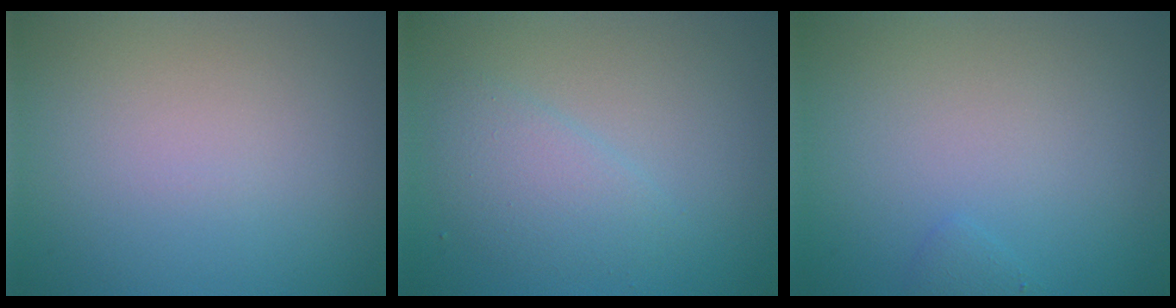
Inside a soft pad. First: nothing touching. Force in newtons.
{"total": 2.5, "press": 2.5, "slide": 0.1}
{"total": 0.6, "press": 0.6, "slide": 0.1}